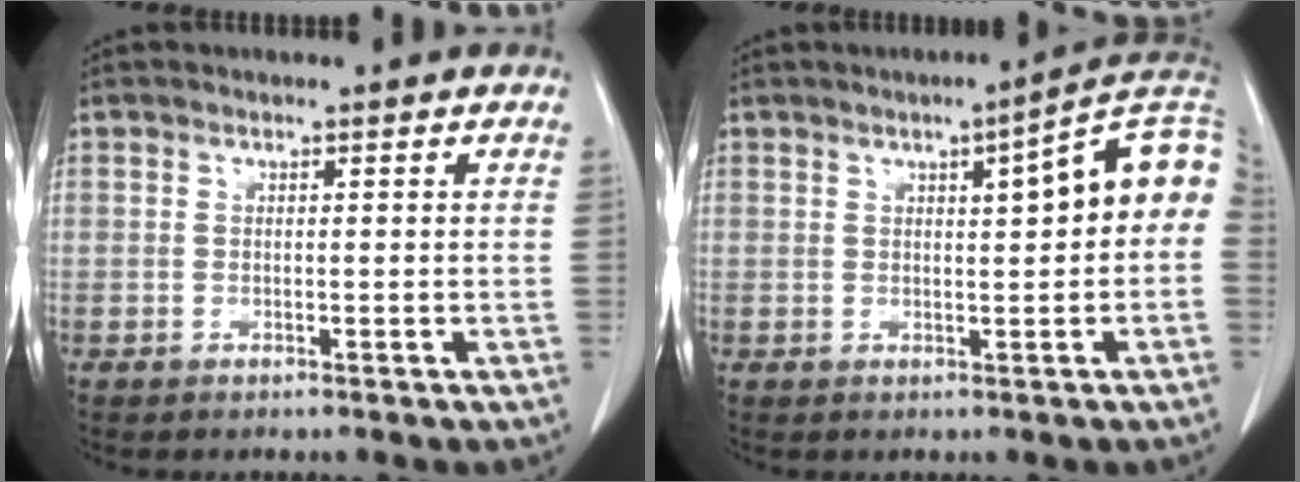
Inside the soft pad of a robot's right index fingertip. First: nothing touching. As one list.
[{"total": 9.6, "force": [1.6, 1.6, 9.3], "torque": [-0.122, 0.030, 0.015]}]